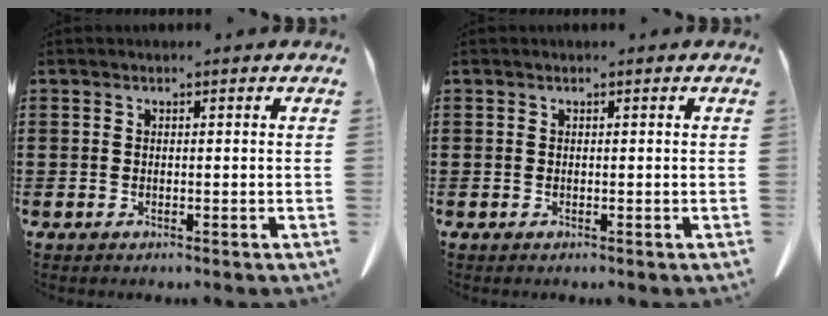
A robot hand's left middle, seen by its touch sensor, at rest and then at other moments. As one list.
[{"total": 0.0}]